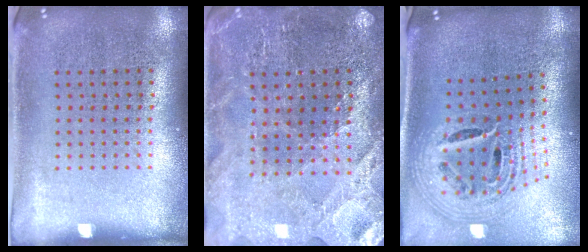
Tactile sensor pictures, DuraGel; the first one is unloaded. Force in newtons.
{"total": 2.6, "press": 2.6, "slide": 0.4}
{"total": 2.2, "press": 1.6, "slide": 1.5}